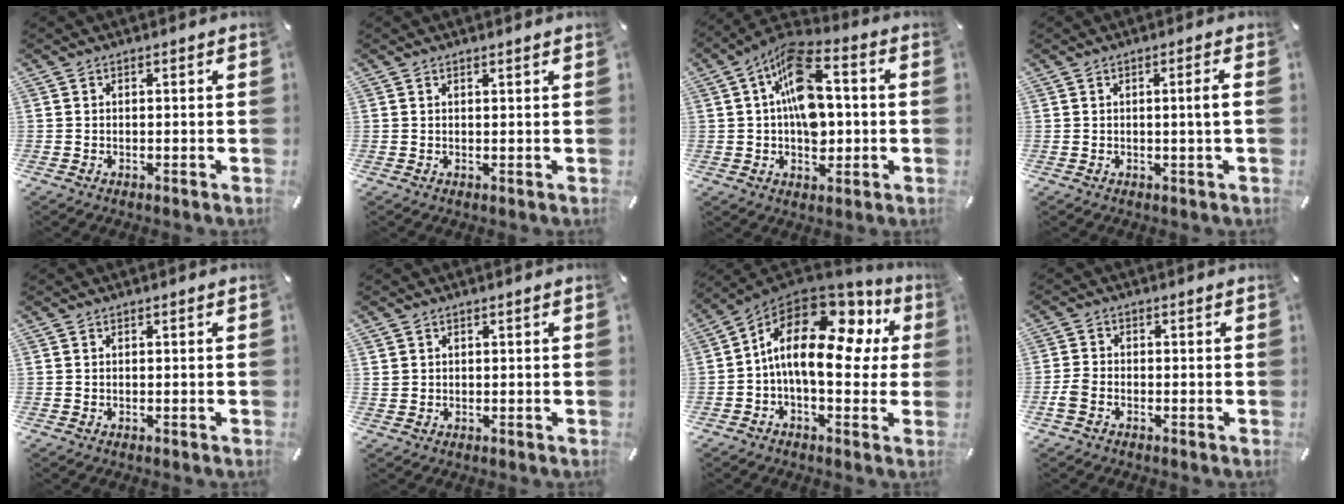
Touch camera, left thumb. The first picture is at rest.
{"total": 0.7, "force": [0.6, -0.1, 0.3], "torque": [-0.006, -0.003, 0.011]}
{"total": 14.4, "force": [0.9, 8.8, 11.4], "torque": [-0.206, 0.005, 0.018]}
{"total": 3.6, "force": [0.2, -0.1, 3.6], "torque": [-0.065, -0.005, 0.000]}
{"total": 0.0}
{"total": 1.5, "force": [0.9, 1.2, 0.1], "torque": [-0.001, 0.001, 0.018]}
{"total": 19.3, "force": [3.6, 9.8, 16.3], "torque": [-0.280, -0.017, 0.056]}
{"total": 2.9, "force": [-1.2, 1.8, 1.9], "torque": [-0.039, 0.004, -0.023]}